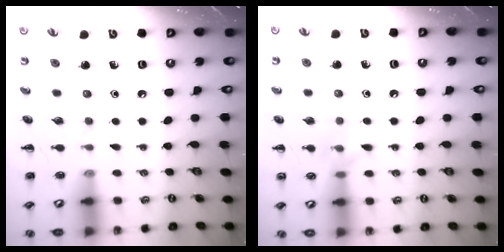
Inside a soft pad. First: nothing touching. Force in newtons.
{"total": 7.2, "press": 7.0, "slide": 1.5}